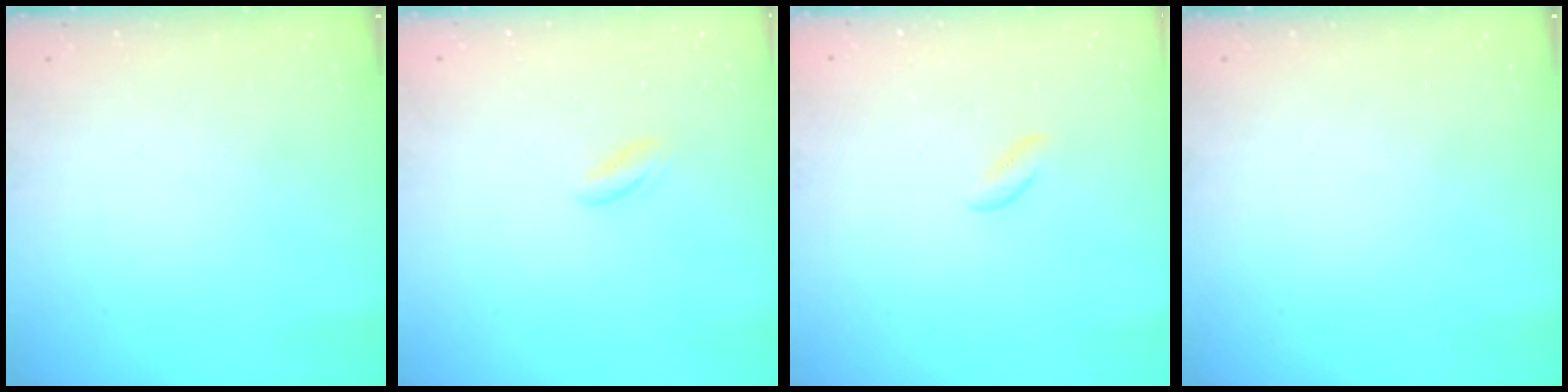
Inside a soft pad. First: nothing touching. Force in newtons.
{"total": 1.4, "press": 1.3, "slide": 0.5}
{"total": 1.1, "press": 1.0, "slide": 0.5}
{"total": 0.0}